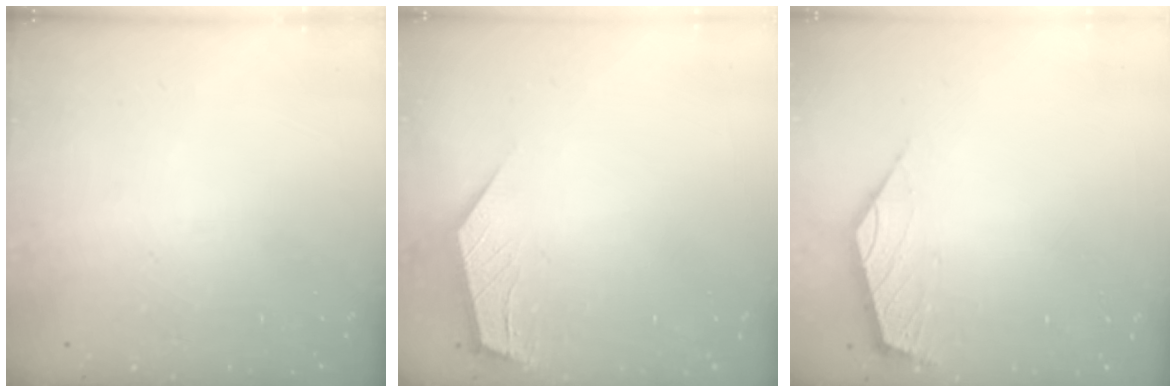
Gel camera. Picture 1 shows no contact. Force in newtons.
{"total": 2.3, "press": 2.3, "slide": 0.3}
{"total": 2.6, "press": 2.5, "slide": 0.7}